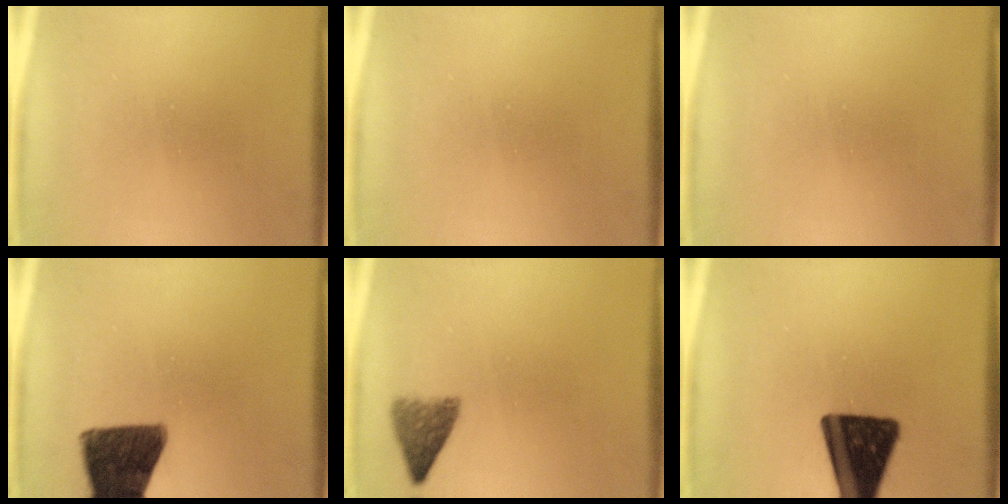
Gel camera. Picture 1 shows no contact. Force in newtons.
{"total": 0.0}
{"total": 0.0}
{"total": 13.2}
{"total": 3.5}
{"total": 17.8}